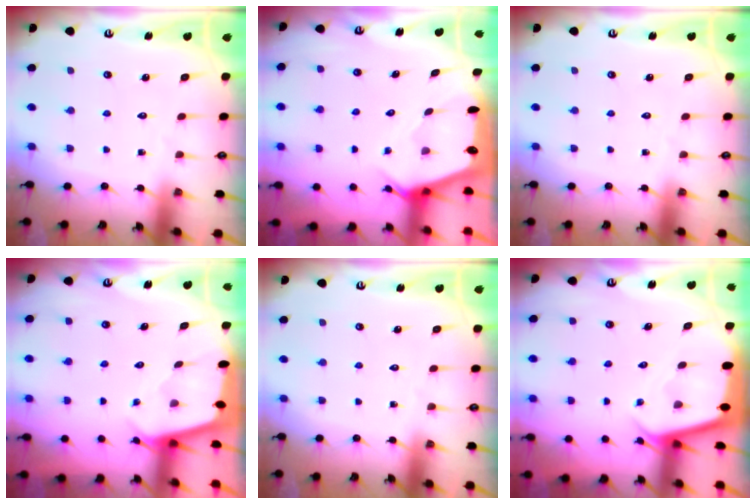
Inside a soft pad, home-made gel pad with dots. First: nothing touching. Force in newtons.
{"total": 2.3, "press": 2.3, "slide": 0.2}
{"total": 0.0}
{"total": 1.9, "press": 1.9, "slide": 0.2}
{"total": 0.0}
{"total": 2.3, "press": 2.3, "slide": 0.1}